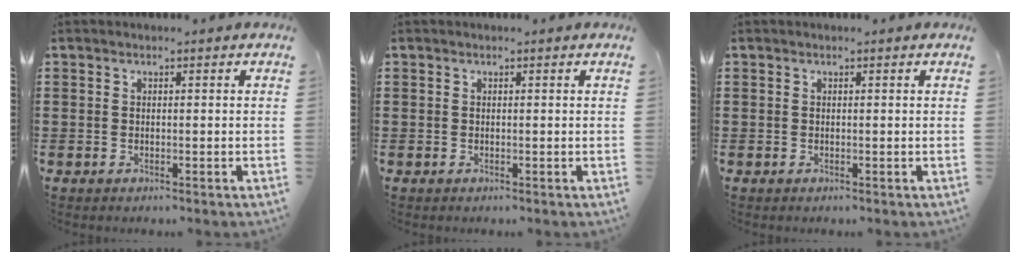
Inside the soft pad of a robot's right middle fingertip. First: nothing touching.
{"total": 0.0}
{"total": 0.0}